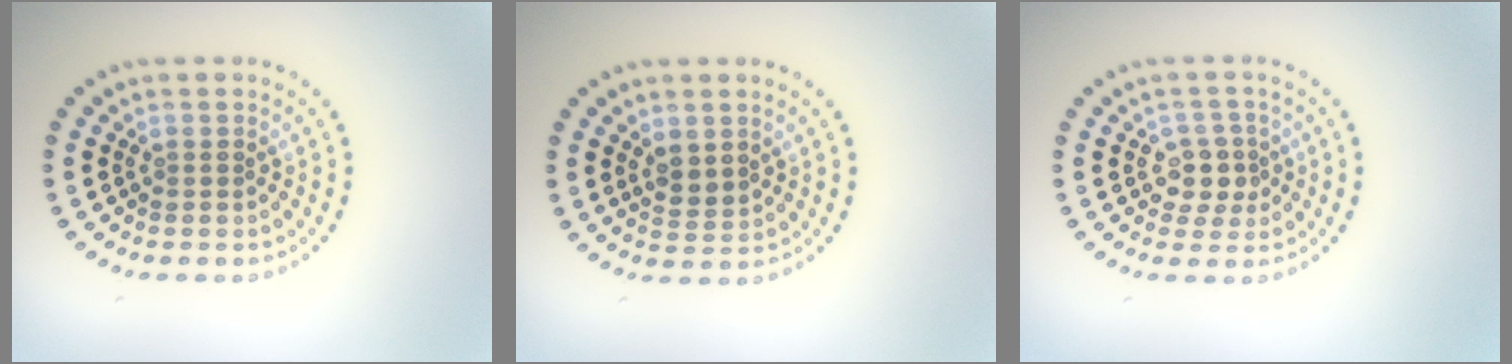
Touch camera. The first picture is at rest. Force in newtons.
{"total": 1.9, "press": 1.7, "slide": 0.9}
{"total": 2.5, "press": 2.2, "slide": 1.1}